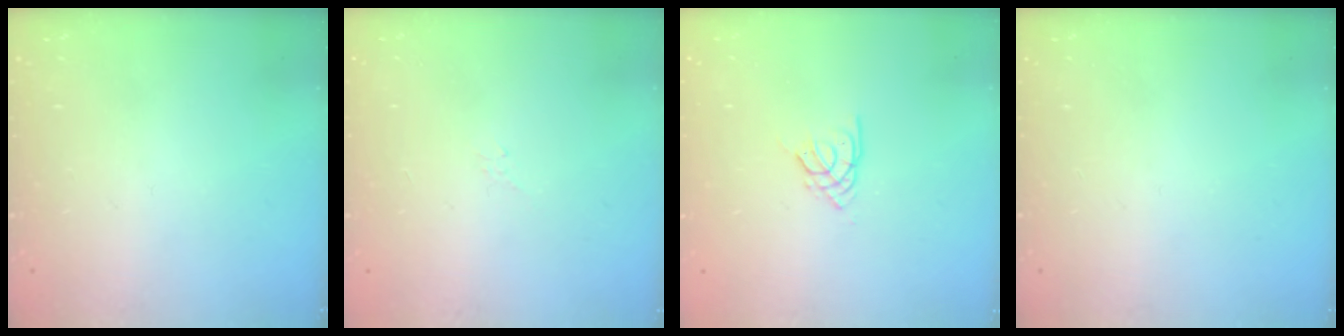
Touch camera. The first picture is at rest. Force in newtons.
{"total": 2.1, "press": 2.0, "slide": 0.6}
{"total": 3.2, "press": 3.1, "slide": 0.7}
{"total": 0.0}